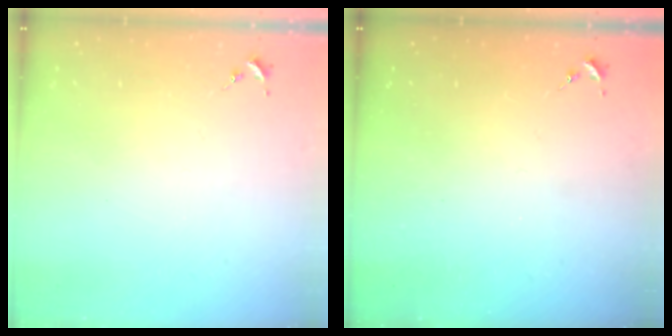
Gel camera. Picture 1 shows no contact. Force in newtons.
{"total": 0.0}